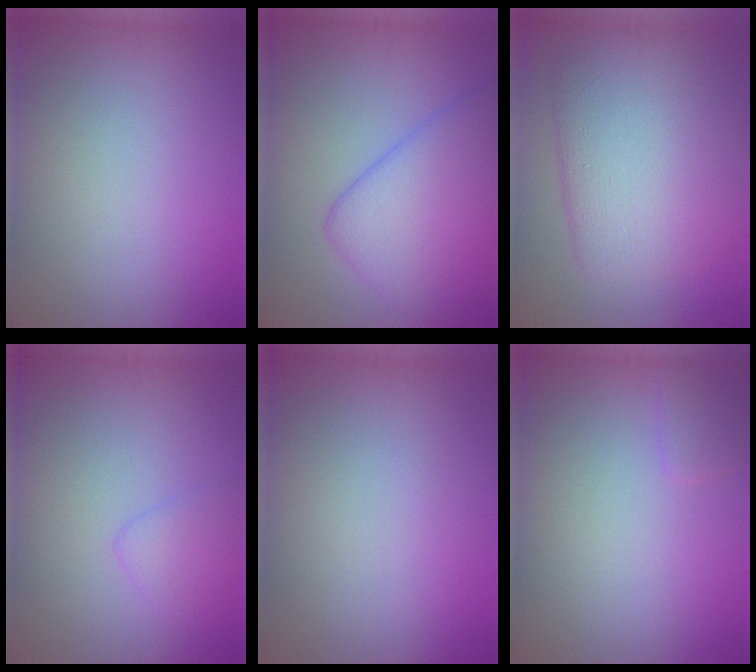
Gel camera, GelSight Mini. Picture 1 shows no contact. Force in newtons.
{"total": 7.5, "press": 7.5, "slide": 0.3}
{"total": 8.6, "press": 8.6, "slide": 0.3}
{"total": 2.0, "press": 2.0, "slide": 0.2}
{"total": 0.0}
{"total": 1.0, "press": 1.0, "slide": 0.1}